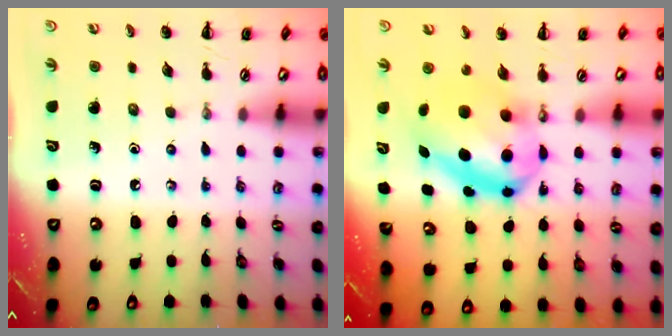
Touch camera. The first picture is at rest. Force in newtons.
{"total": 9.7, "press": 9.4, "slide": 2.1}